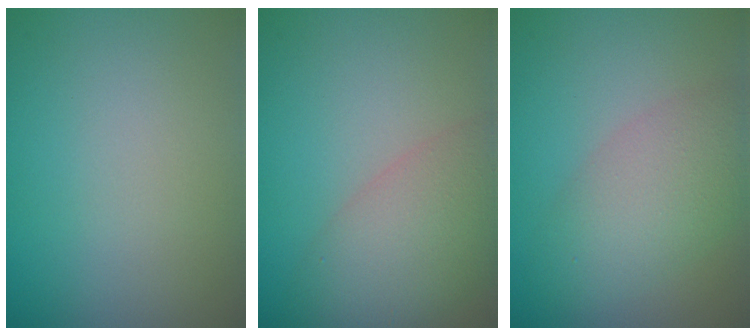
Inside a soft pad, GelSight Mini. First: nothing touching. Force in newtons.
{"total": 5.8, "press": 5.8, "slide": 0.4}
{"total": 4.8, "press": 4.8, "slide": 0.2}